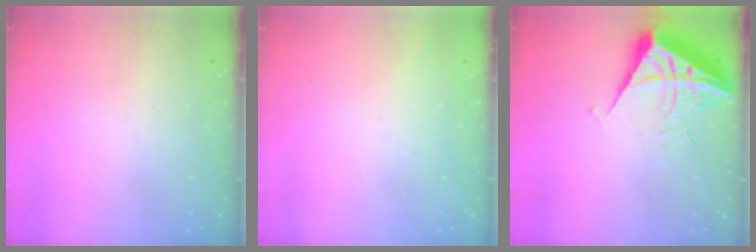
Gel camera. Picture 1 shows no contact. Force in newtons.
{"total": 4.5, "press": 4.4, "slide": 0.6}
{"total": 7.8, "press": 7.7, "slide": 0.9}